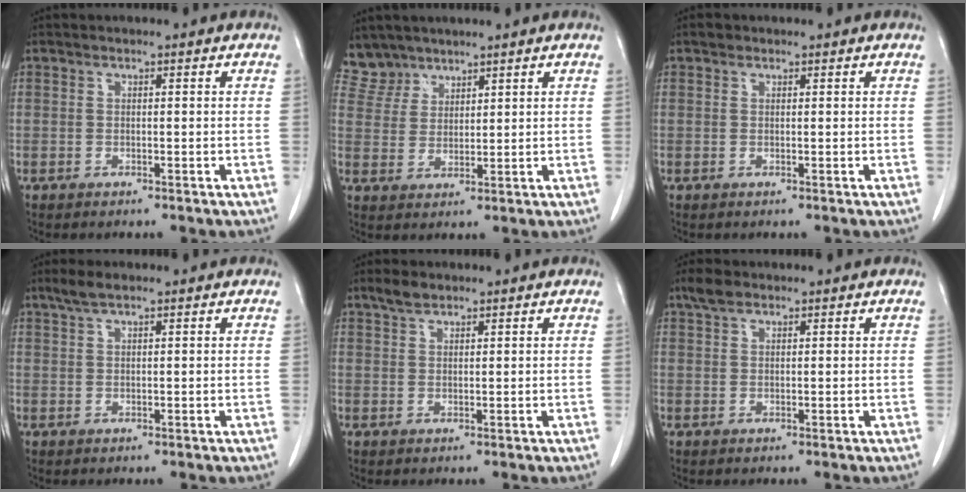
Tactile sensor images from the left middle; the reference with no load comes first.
{"total": 4.6, "force": [4.1, 2.1, -0.7], "torque": [0.017, 0.003, 0.087]}
{"total": 0.7, "force": [0.5, 0.5, 0.1], "torque": [-0.004, 0.004, 0.006]}
{"total": 2.5, "force": [1.9, 0.5, 1.6], "torque": [-0.040, 0.010, 0.038]}
{"total": 2.4, "force": [1.9, 0.9, 1.1], "torque": [-0.029, 0.007, 0.037]}
{"total": 2.3, "force": [1.8, 1.0, 1.1], "torque": [-0.028, 0.010, 0.034]}